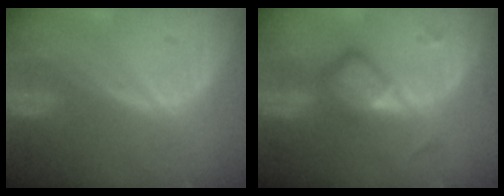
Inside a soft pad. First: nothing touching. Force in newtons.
{"total": 6.2, "press": 5.3, "slide": 3.2}